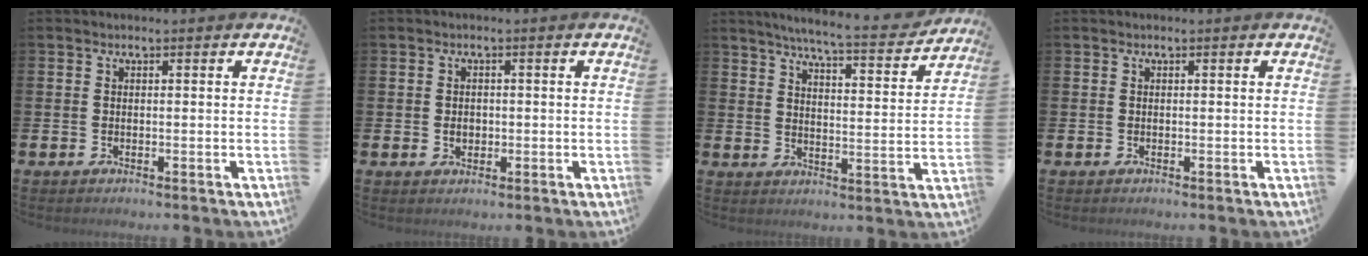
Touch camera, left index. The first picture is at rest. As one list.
[{"total": 1.6, "force": [0.0, 1.3, 0.9], "torque": [-0.008, 0.004, -0.005]}, {"total": 6.7, "force": [6.3, 0.0, 2.3], "torque": [-0.054, -0.045, 0.103]}, {"total": 0.0}]